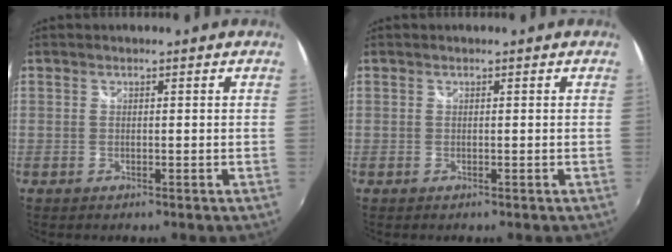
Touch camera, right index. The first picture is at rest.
{"total": 0.0}